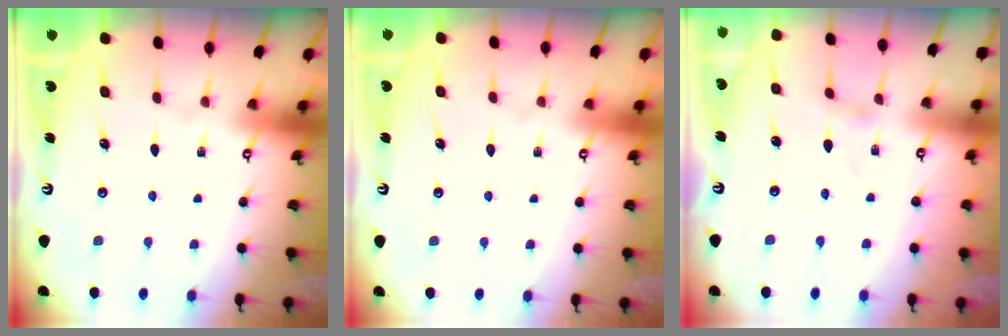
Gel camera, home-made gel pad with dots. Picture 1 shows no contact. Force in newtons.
{"total": 1.6, "press": 1.6, "slide": 0.1}
{"total": 0.0}